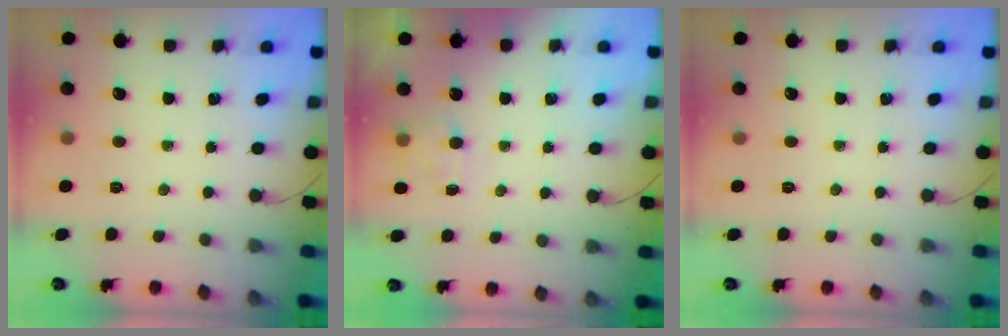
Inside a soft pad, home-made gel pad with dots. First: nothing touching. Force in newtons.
{"total": 5.4, "press": 5.2, "slide": 1.3}
{"total": 0.0}